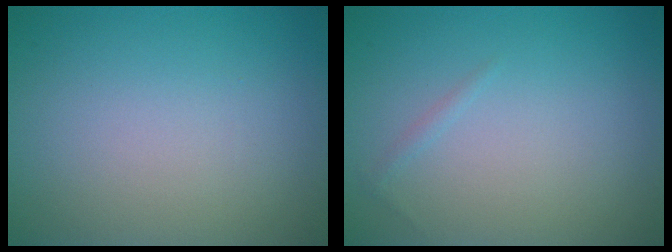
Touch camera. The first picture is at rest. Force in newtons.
{"total": 0.5, "press": 0.5, "slide": 0.0}